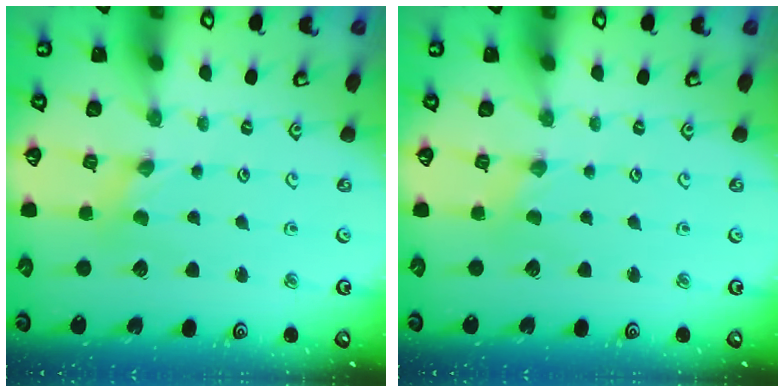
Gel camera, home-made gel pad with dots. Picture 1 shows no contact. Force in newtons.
{"total": 0.0}